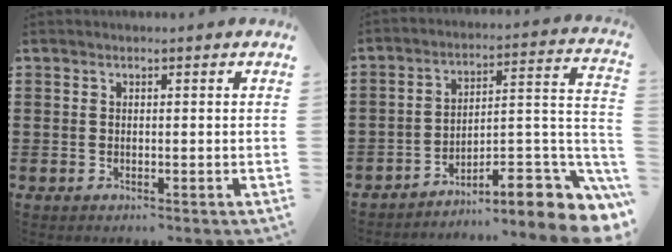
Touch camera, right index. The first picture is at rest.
{"total": 8.2, "force": [-5.7, 2.1, 5.4], "torque": [-0.065, -0.009, -0.111]}